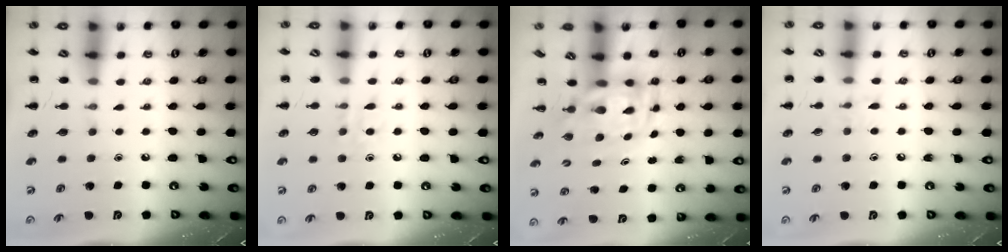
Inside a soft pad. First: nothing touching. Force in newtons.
{"total": 4.6, "press": 4.5, "slide": 1.1}
{"total": 3.1, "press": 3.1, "slide": 0.6}
{"total": 5.4, "press": 5.1, "slide": 1.9}